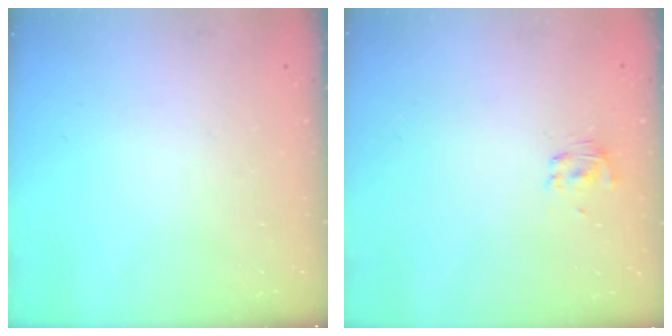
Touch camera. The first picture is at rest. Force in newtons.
{"total": 2.3, "press": 2.1, "slide": 0.9}